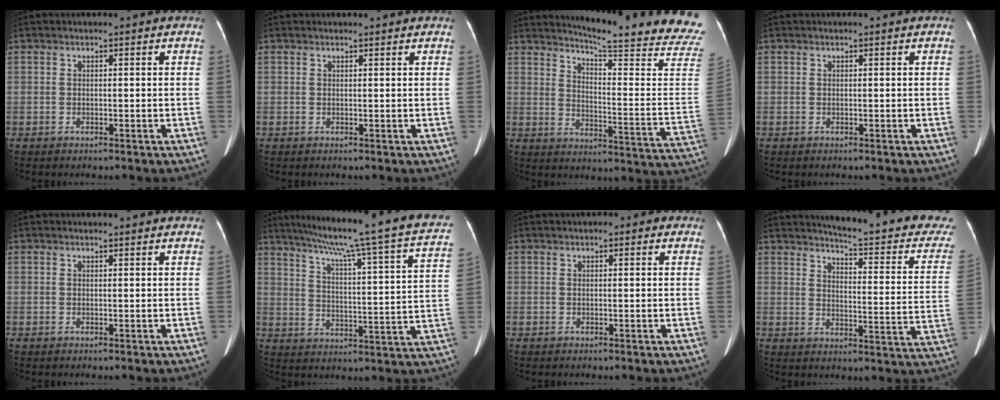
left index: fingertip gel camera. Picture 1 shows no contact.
{"total": 1.9, "force": [1.8, 0.3, 0.5], "torque": [-0.012, 0.012, 0.017]}
{"total": 24.7, "force": [22.7, -0.5, 9.9], "torque": [-0.140, -0.142, 0.262]}
{"total": 0.0}
{"total": 2.1, "force": [2.0, 0.4, 0.5], "torque": [-0.012, 0.013, 0.019]}
{"total": 26.3, "force": [20.9, 0.6, 16.1], "torque": [-0.245, -0.022, 0.264]}
{"total": 1.9, "force": [0.9, 1.0, 1.3], "torque": [-0.019, 0.013, 0.009]}
{"total": 19.9, "force": [18.5, 1.1, 7.3], "torque": [-0.091, -0.096, 0.207]}